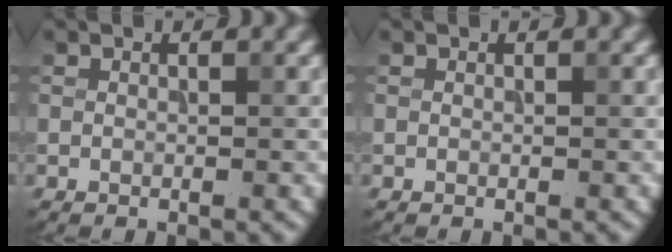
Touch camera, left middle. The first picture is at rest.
{"total": 0.0}